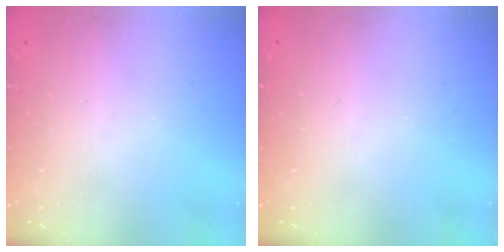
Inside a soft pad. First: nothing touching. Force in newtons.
{"total": 0.0}